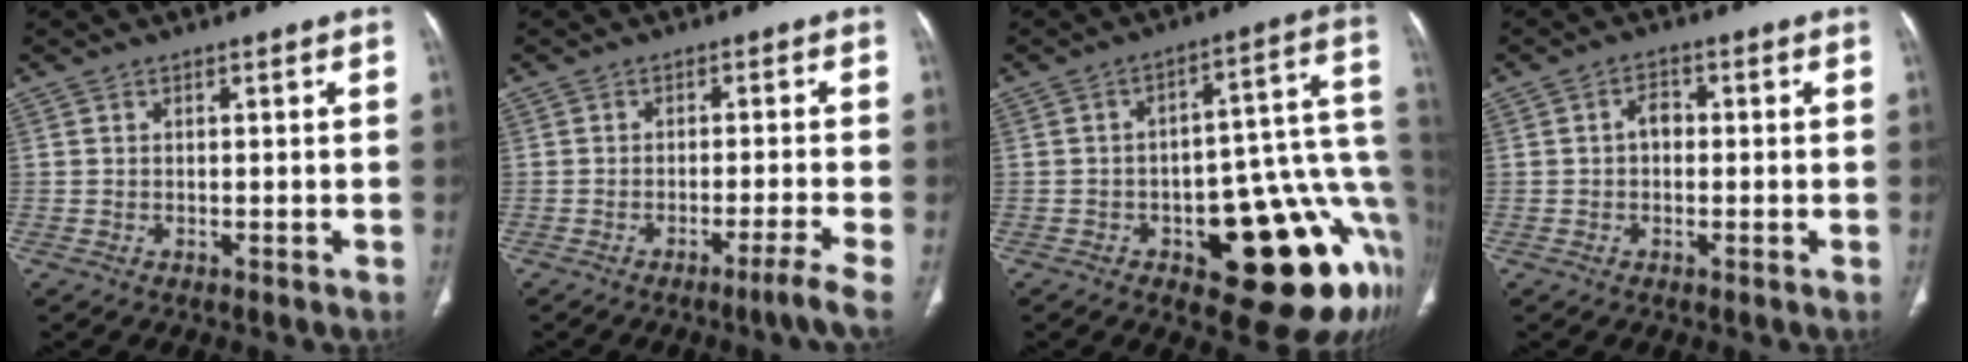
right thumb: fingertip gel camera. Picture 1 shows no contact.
{"total": 3.9, "force": [-2.6, -1.4, 2.5], "torque": [-0.057, 0.009, -0.049]}
{"total": 22.7, "force": [-8.3, 9.6, 18.8], "torque": [-0.154, 0.061, -0.097]}
{"total": 2.9, "force": [-0.1, 2.1, 2.0], "torque": [-0.026, 0.012, -0.007]}